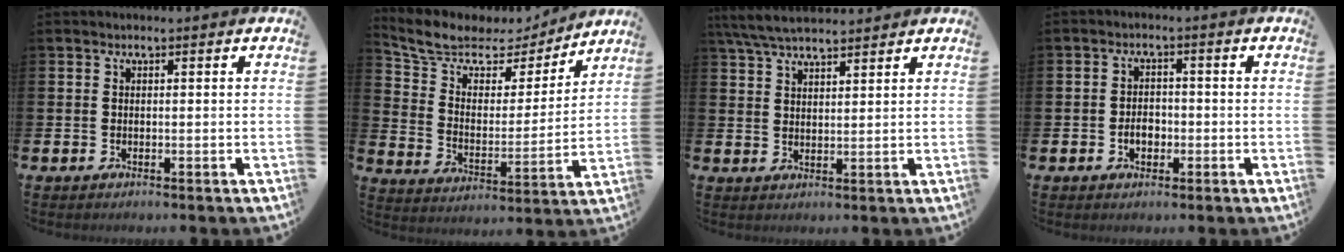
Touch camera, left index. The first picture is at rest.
{"total": 8.2, "force": [6.9, 3.9, 2.0], "torque": [-0.089, -0.041, 0.123]}
{"total": 5.4, "force": [5.0, 1.0, 1.9], "torque": [-0.054, -0.013, 0.093]}
{"total": 2.7, "force": [-1.0, 1.9, 1.6], "torque": [-0.023, 0.000, -0.023]}